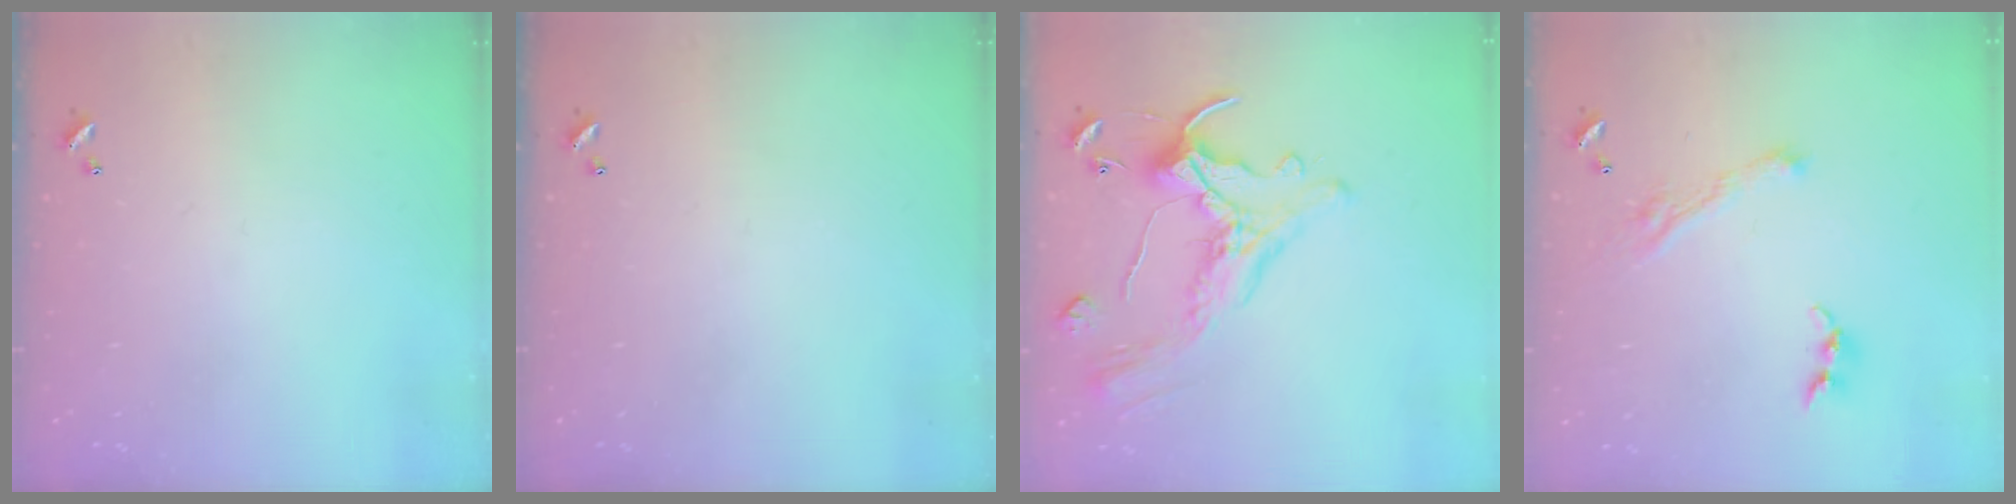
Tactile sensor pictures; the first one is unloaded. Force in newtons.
{"total": 0.0}
{"total": 2.5, "press": 2.2, "slide": 1.2}
{"total": 3.6, "press": 3.5, "slide": 0.4}